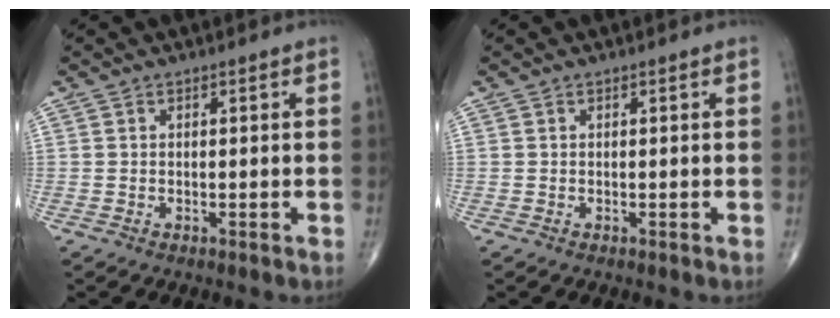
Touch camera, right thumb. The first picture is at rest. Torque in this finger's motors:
{"motor_torque": [0.00, 0.00, 0.00, 0.00, 0.00]}